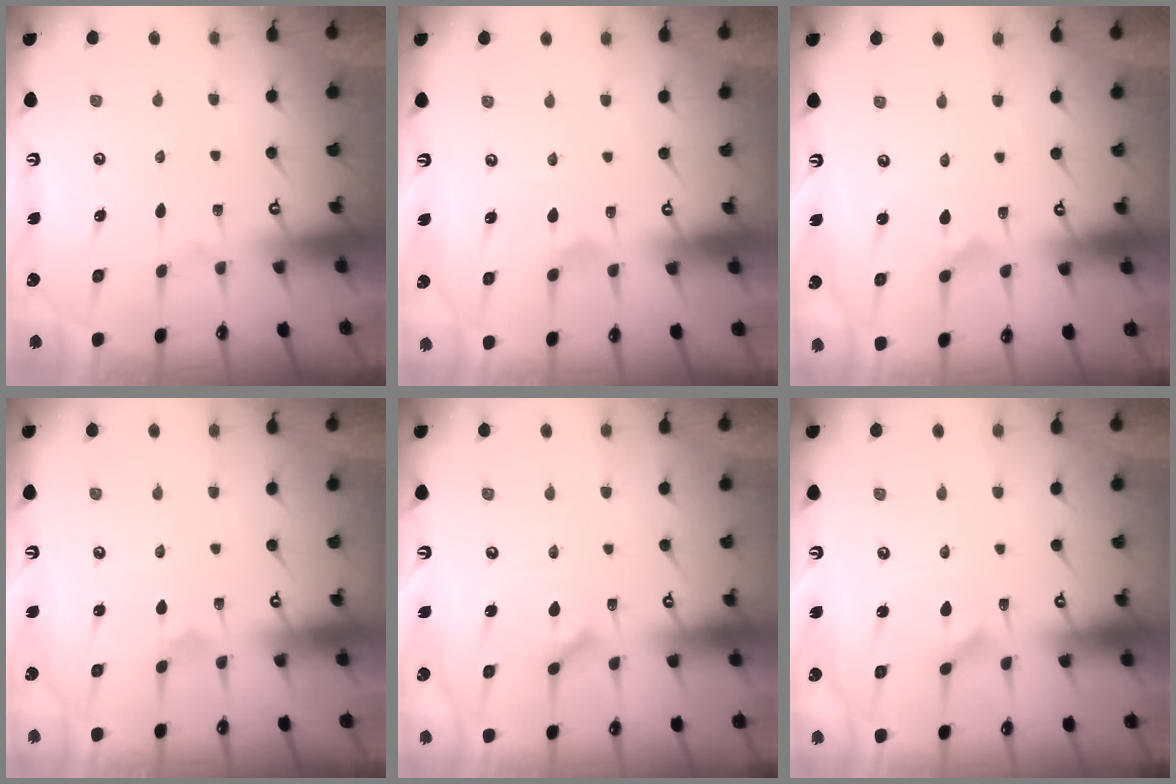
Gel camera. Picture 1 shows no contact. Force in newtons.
{"total": 1.3, "press": 1.2, "slide": 0.4}
{"total": 2.2, "press": 2.2, "slide": 0.2}
{"total": 0.7, "press": 0.7, "slide": 0.1}
{"total": 6.0, "press": 6.0, "slide": 0.8}
{"total": 3.5, "press": 3.5, "slide": 0.4}